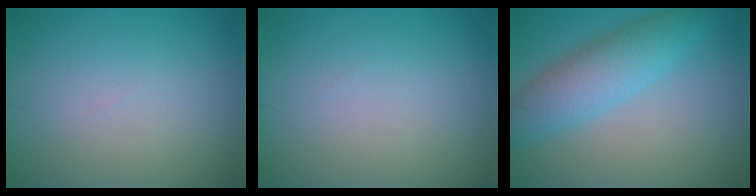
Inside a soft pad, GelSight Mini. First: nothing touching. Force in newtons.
{"total": 0.0}
{"total": 5.3, "press": 5.3, "slide": 0.1}